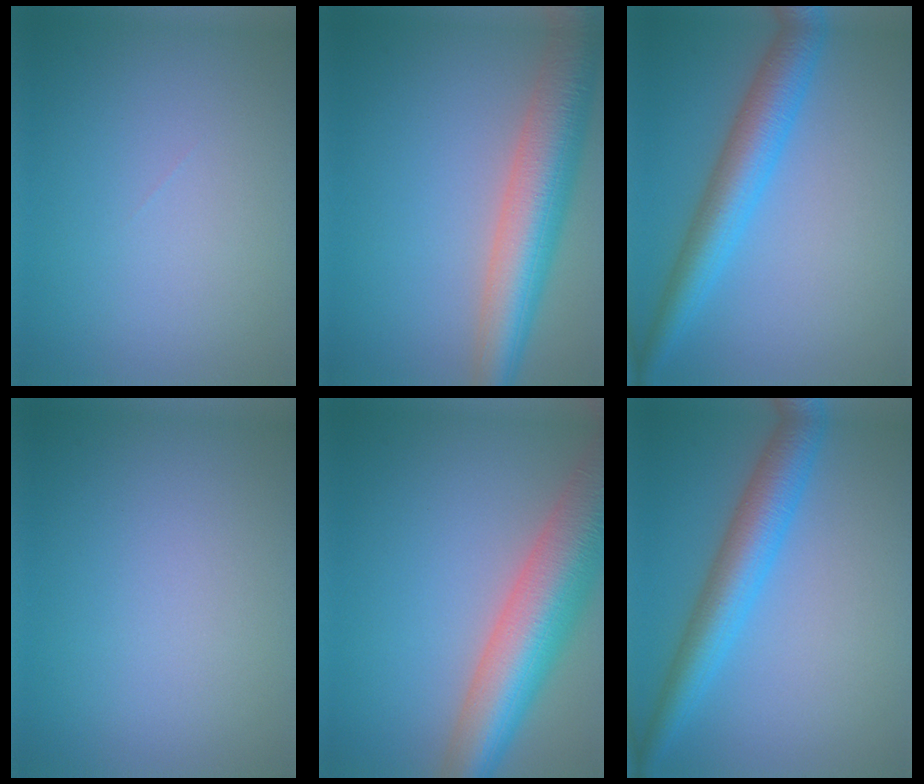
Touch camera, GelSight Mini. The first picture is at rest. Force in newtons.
{"total": 8.5, "press": 8.5, "slide": 0.6}
{"total": 5.6, "press": 5.6, "slide": 0.1}
{"total": 0.0}
{"total": 11.0, "press": 10.9, "slide": 0.9}
{"total": 5.6, "press": 5.6, "slide": 0.1}